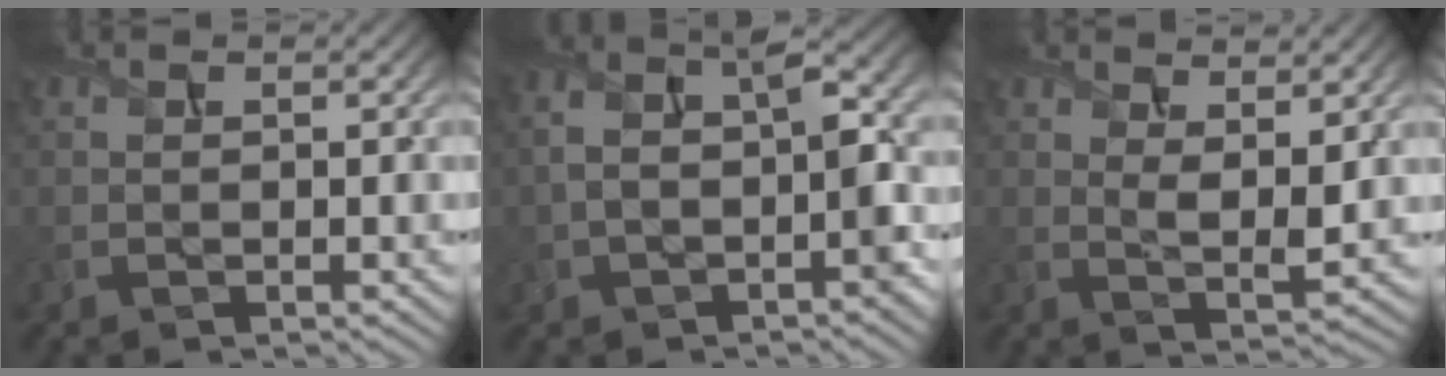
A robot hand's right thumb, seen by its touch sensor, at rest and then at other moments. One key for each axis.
{"total": 6.8, "fx": -1.1, "fy": 3.7, "fz": 5.6, "tx": -0.101, "ty": 0.006, "tz": -0.023}
{"total": 4.2, "fx": 2.0, "fy": 1.5, "fz": 3.4, "tx": -0.073, "ty": -0.009, "tz": 0.041}